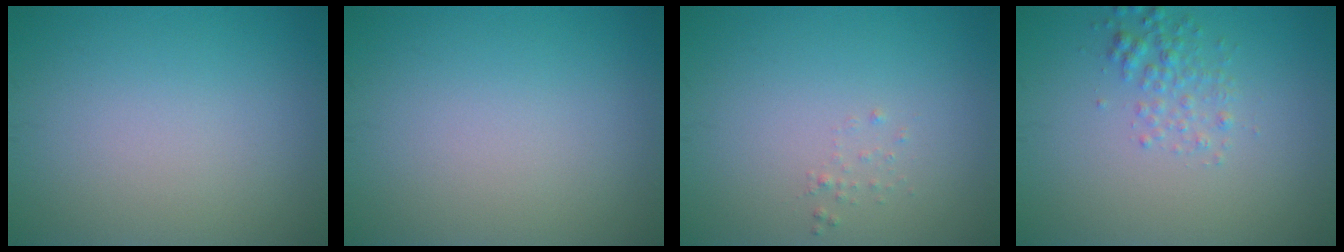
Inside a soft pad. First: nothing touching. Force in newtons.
{"total": 0.0}
{"total": 0.5, "press": 0.5, "slide": 0.1}
{"total": 2.0, "press": 2.0, "slide": 0.1}